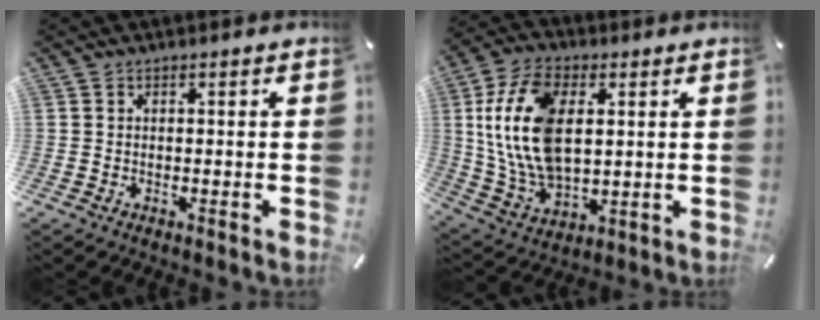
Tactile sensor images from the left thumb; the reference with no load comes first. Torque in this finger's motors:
{"motor_torque": [2.54, 2.47, 1.91, -0.86, 0.78]}